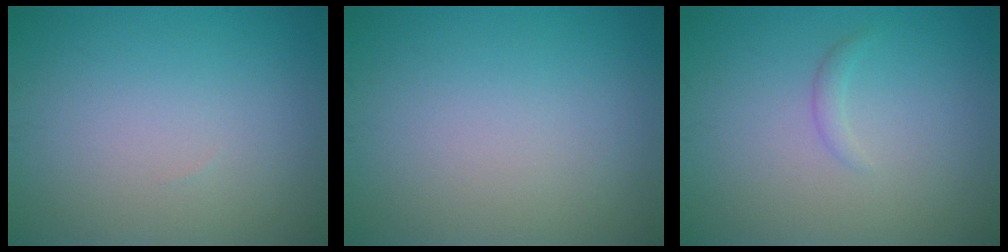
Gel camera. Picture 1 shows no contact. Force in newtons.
{"total": 0.0}
{"total": 0.8, "press": 0.8, "slide": 0.1}